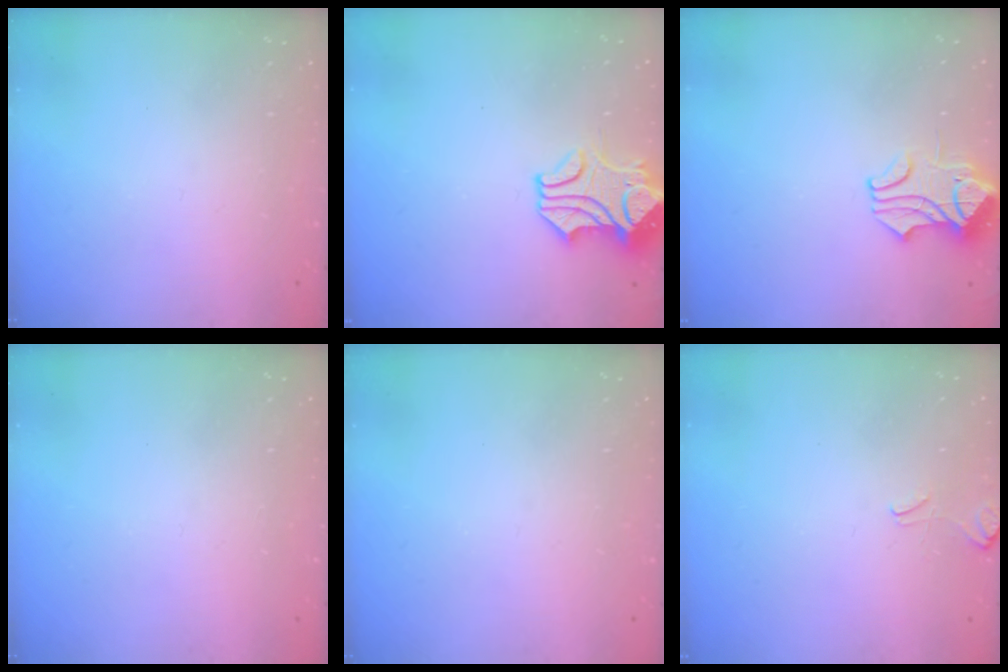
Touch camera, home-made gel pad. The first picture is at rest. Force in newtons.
{"total": 2.0, "press": 1.7, "slide": 1.1}
{"total": 1.5, "press": 1.1, "slide": 1.0}
{"total": 0.0}
{"total": 0.0}
{"total": 1.7, "press": 1.6, "slide": 0.5}